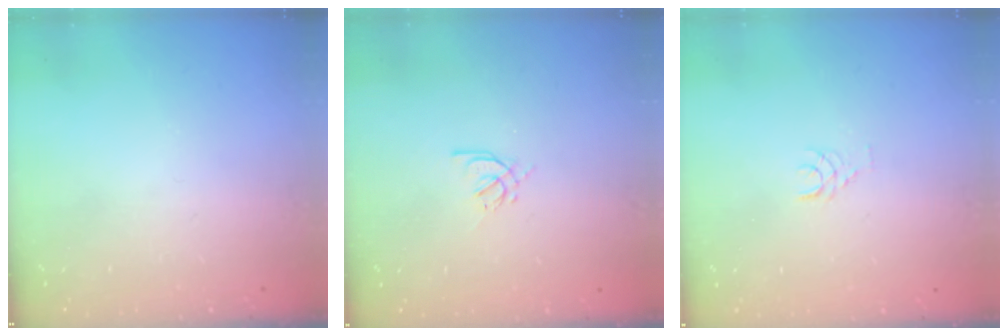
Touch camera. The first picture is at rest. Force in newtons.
{"total": 2.9, "press": 2.8, "slide": 0.8}
{"total": 3.6, "press": 3.6, "slide": 0.3}